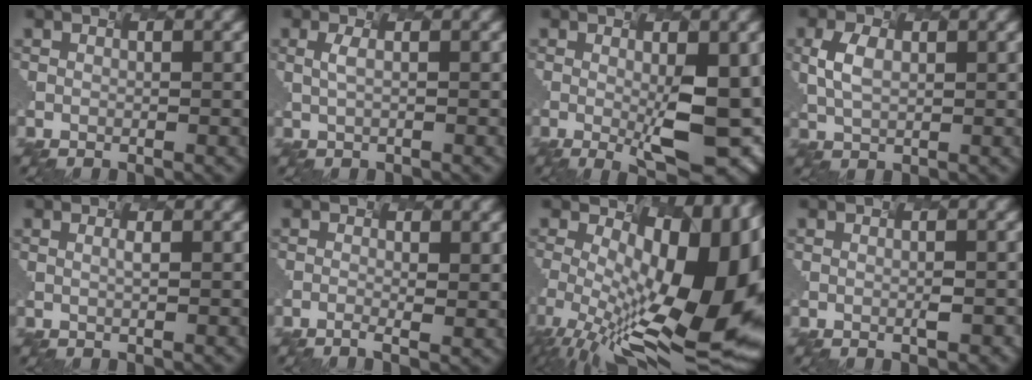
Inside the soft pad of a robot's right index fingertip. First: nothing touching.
{"total": 0.8, "force": [-0.6, -0.5, 0.2], "torque": [-0.026, -0.004, 0.015]}
{"total": 5.0, "force": [-1.0, 0.2, 4.9], "torque": [-0.090, -0.021, 0.012]}
{"total": 0.8, "force": [-0.3, 0.3, 0.7], "torque": [-0.055, -0.009, 0.024]}
{"total": 0.7, "force": [-0.3, -0.5, -0.2], "torque": [-0.018, -0.010, 0.006]}
{"total": 1.3, "force": [-0.8, -0.3, 1.0], "torque": [-0.026, -0.005, 0.004]}
{"total": 15.3, "force": [-1.8, 6.4, 13.8], "torque": [-0.225, -0.026, 0.008]}
{"total": 1.0, "force": [-0.7, -0.4, 0.6], "torque": [-0.020, -0.005, 0.016]}